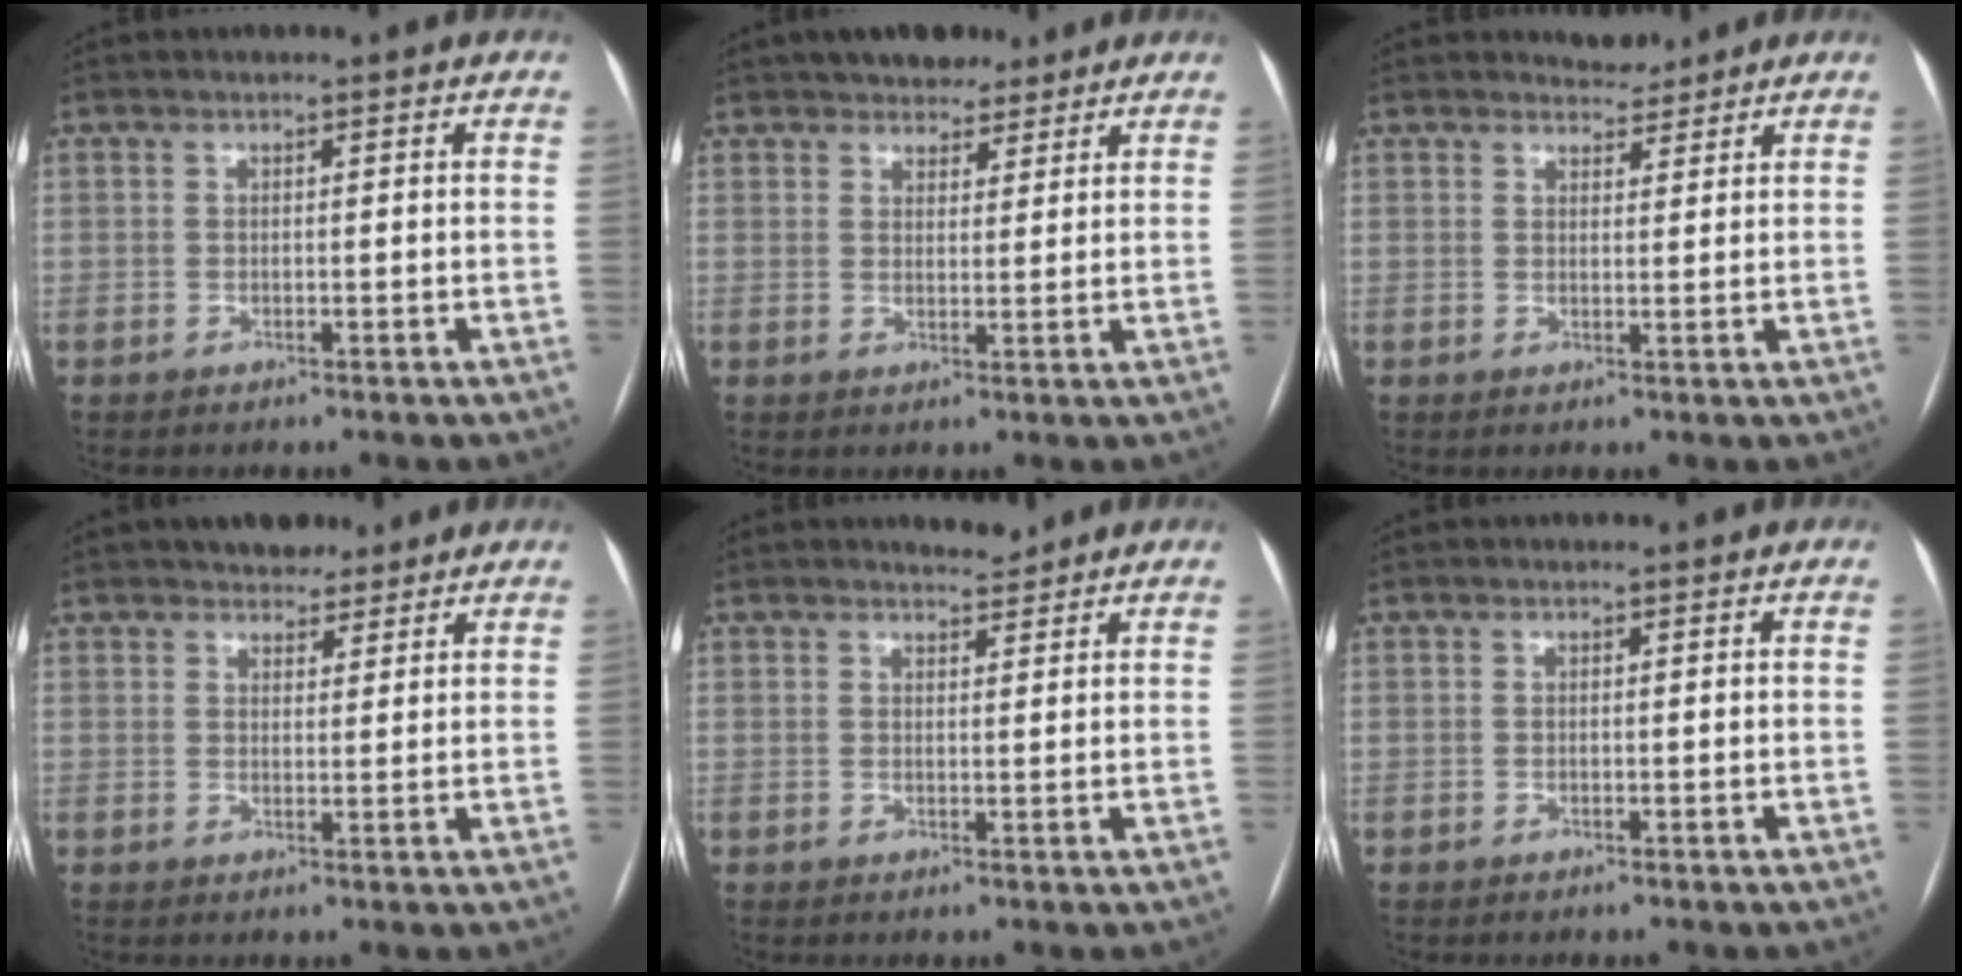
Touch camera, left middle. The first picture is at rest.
{"total": 6.2, "force": [5.1, 2.9, 2.2], "torque": [-0.020, 0.012, 0.079]}
{"total": 2.6, "force": [2.5, 0.8, -0.1], "torque": [0.003, -0.003, 0.036]}
{"total": 4.7, "force": [3.9, 2.1, 1.4], "torque": [-0.013, 0.006, 0.061]}
{"total": 2.0, "force": [2.0, 0.4, 0.2], "torque": [-0.004, -0.004, 0.031]}
{"total": 0.0}